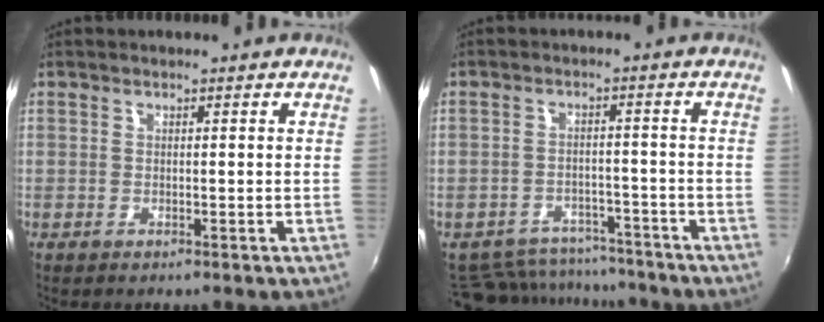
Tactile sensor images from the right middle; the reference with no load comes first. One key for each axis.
{"total": 13.0, "fx": -11.2, "fy": 5.4, "fz": 3.7, "tx": -0.093, "ty": 0.016, "tz": -0.149}